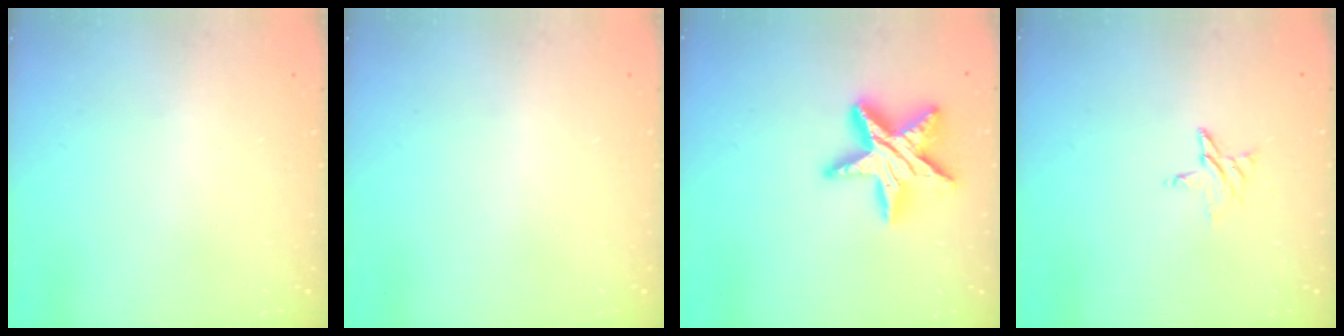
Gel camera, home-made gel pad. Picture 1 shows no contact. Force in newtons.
{"total": 0.0}
{"total": 17.4, "press": 17.3, "slide": 1.1}
{"total": 4.7, "press": 4.7, "slide": 0.5}